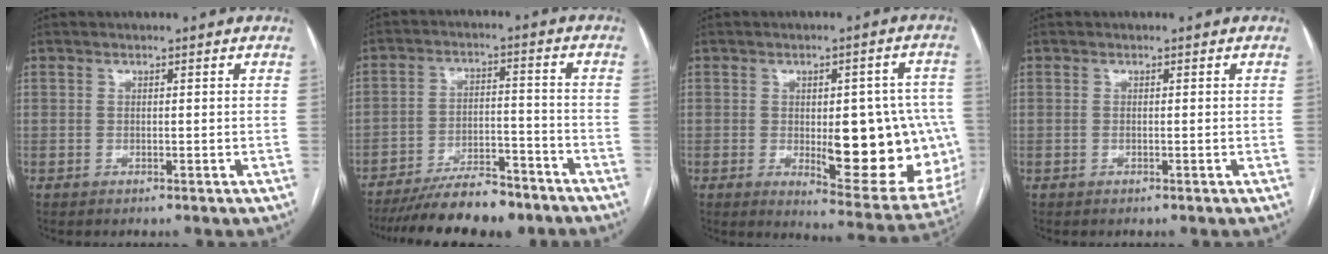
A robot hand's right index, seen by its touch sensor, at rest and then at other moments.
{"total": 13.3, "force": [-11.3, 3.2, 6.2], "torque": [-0.095, 0.006, -0.179]}
{"total": 17.8, "force": [-2.1, 6.3, 16.5], "torque": [-0.157, 0.007, -0.002]}
{"total": 0.0}